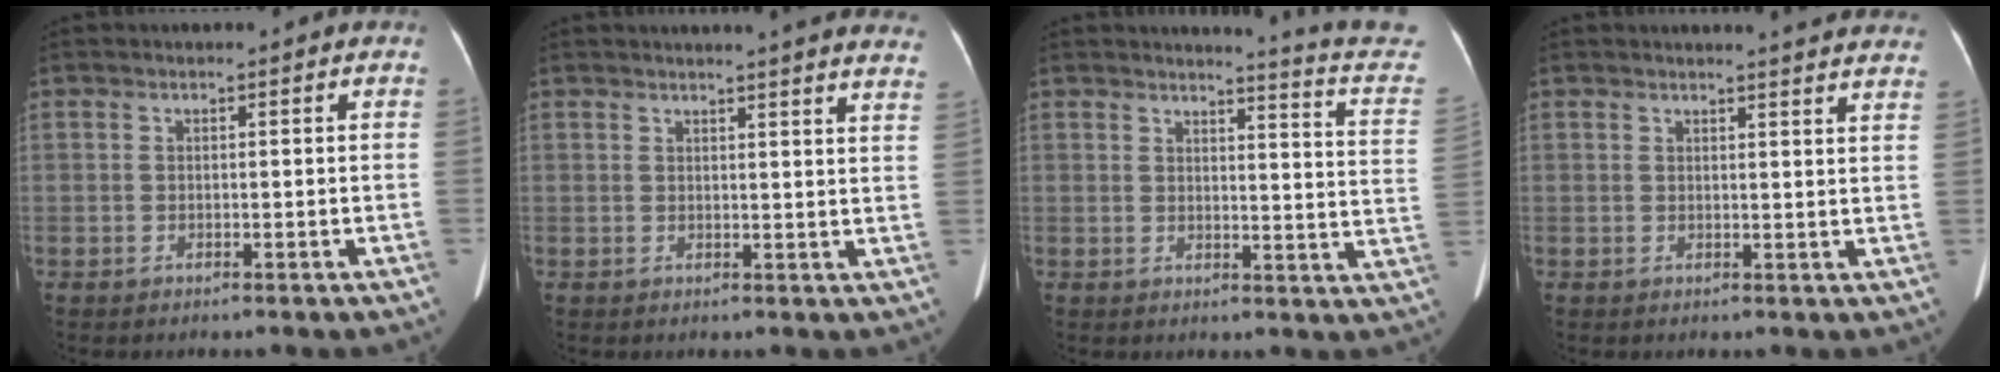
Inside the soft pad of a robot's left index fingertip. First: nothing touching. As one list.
[{"total": 15.9, "force": [14.9, 0.6, 5.5], "torque": [-0.060, -0.039, 0.156]}, {"total": 11.3, "force": [10.9, -1.5, 2.7], "torque": [-0.031, -0.098, 0.098]}, {"total": 9.8, "force": [9.3, 0.3, 2.8], "torque": [-0.023, -0.026, 0.082]}]